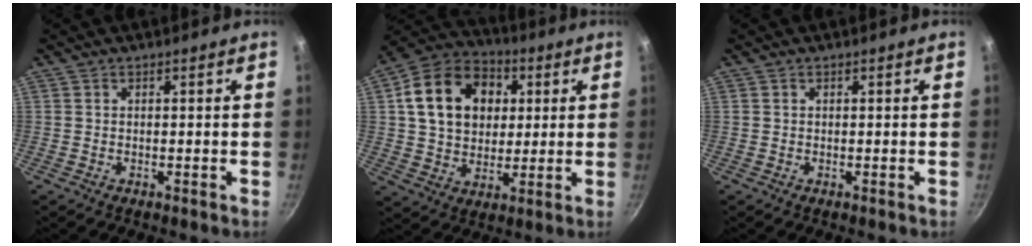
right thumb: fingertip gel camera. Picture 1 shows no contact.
{"total": 17.6, "force": [4.1, 13.5, 10.5], "torque": [-0.155, 0.016, 0.062]}
{"total": 0.0}